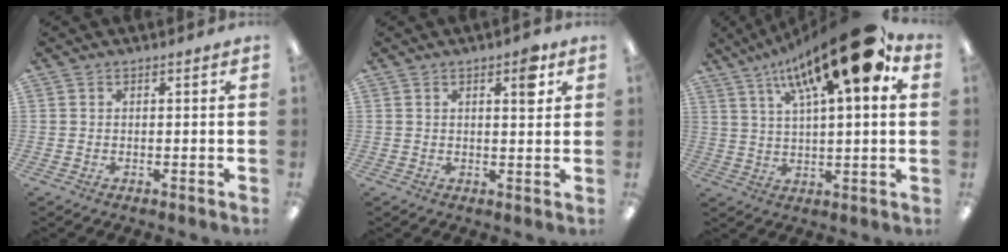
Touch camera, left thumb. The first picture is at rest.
{"total": 5.1, "force": [2.6, 1.8, 4.0], "torque": [-0.044, -0.010, 0.034]}
{"total": 21.7, "force": [12.2, 5.7, 17.0], "torque": [-0.261, -0.062, 0.189]}